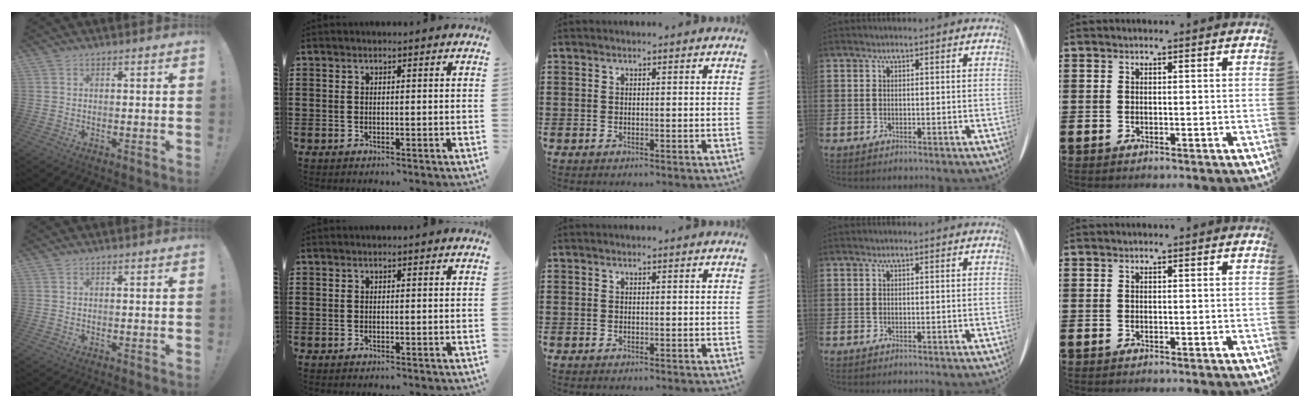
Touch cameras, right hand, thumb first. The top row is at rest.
{}